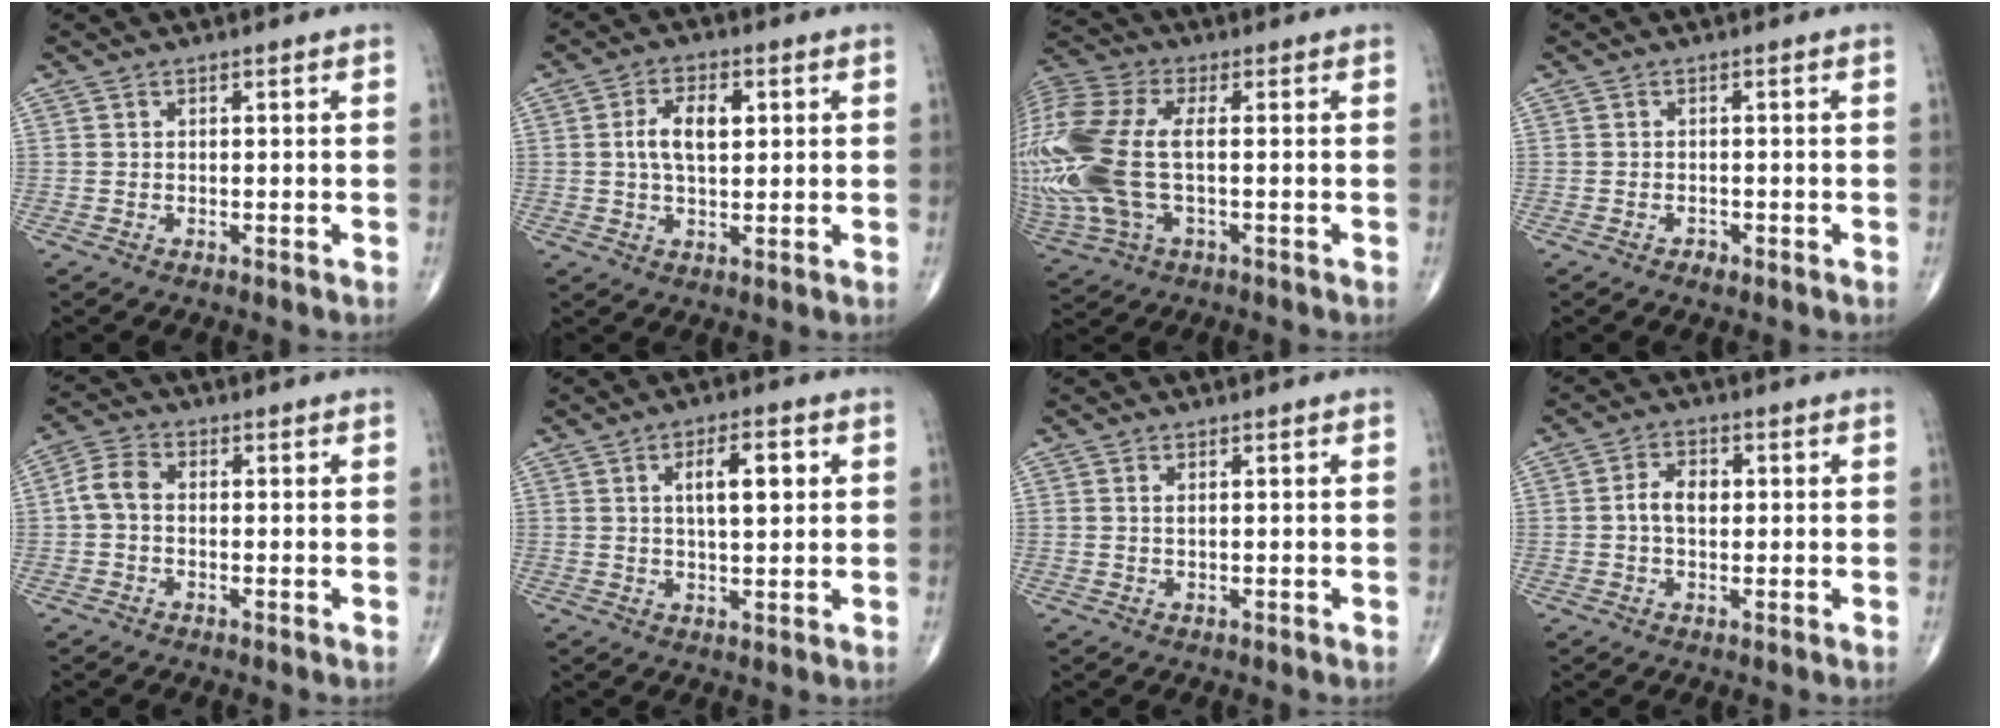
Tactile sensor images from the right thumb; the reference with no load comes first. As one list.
[{"total": 7.0, "force": [1.3, 3.7, 5.8], "torque": [-0.102, 0.005, 0.020]}, {"total": 22.3, "force": [-0.6, 11.6, 19.0], "torque": [-0.494, 0.006, -0.001]}, {"total": 1.1, "force": [-0.7, 0.7, 0.5], "torque": [-0.004, 0.003, -0.011]}, {"total": 4.4, "force": [-0.2, 3.0, 3.2], "torque": [-0.060, 0.013, -0.015]}, {"total": 7.4, "force": [2.0, 2.9, 6.5], "torque": [-0.092, -0.004, 0.032]}, {"total": 0.8, "force": [0.3, 0.2, 0.7], "torque": [-0.018, 0.001, 0.007]}, {"total": 4.5, "force": [0.2, 3.0, 3.4], "torque": [-0.061, 0.012, -0.001]}]